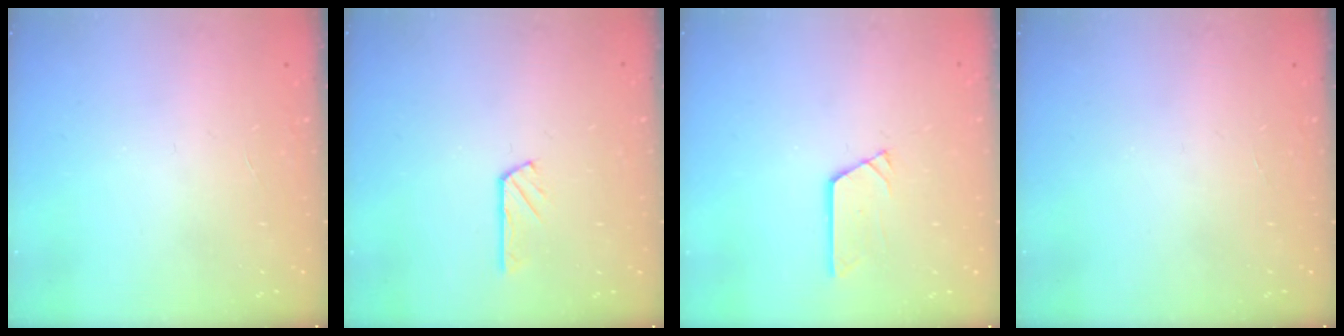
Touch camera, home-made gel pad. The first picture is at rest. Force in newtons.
{"total": 2.8, "press": 2.8, "slide": 0.1}
{"total": 2.9, "press": 2.9, "slide": 0.3}
{"total": 0.0}